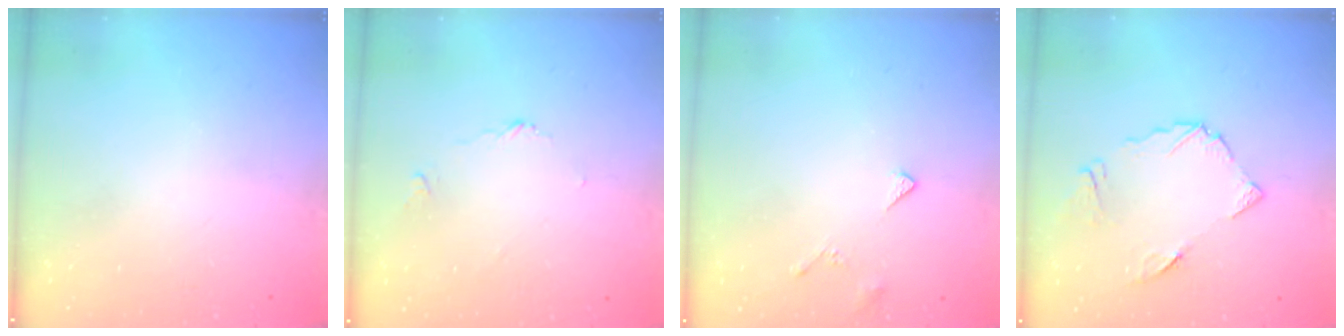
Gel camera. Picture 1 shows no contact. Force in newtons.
{"total": 3.5, "press": 3.4, "slide": 0.4}
{"total": 5.3, "press": 5.3, "slide": 0.8}
{"total": 9.0, "press": 9.0, "slide": 1.0}